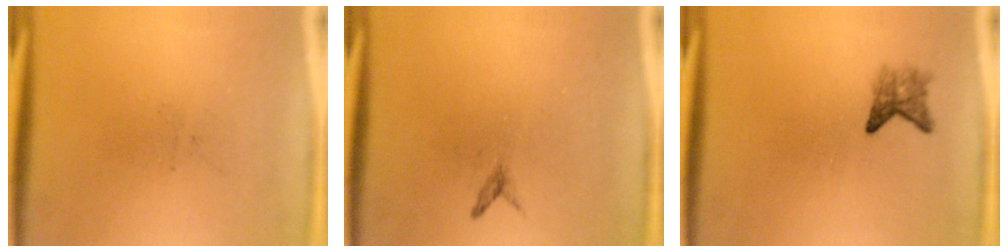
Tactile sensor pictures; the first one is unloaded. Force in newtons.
{"total": 0.7}
{"total": 2.3}